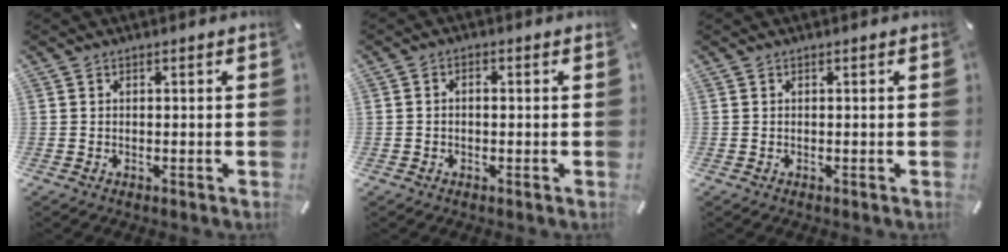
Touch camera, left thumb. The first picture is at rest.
{"total": 1.5, "force": [-0.4, 1.0, 1.1], "torque": [-0.020, 0.004, -0.008]}
{"total": 0.0}